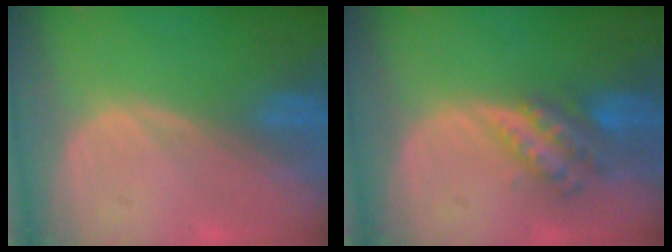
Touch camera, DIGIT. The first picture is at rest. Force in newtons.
{"total": 6.1, "press": 5.3, "slide": 2.9}